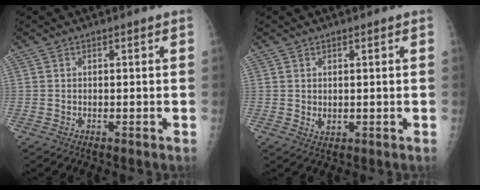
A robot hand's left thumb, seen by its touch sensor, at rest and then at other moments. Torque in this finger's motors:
{"motor_torque": [-0.20, 0.20, -0.26, 0.08, 0.00]}